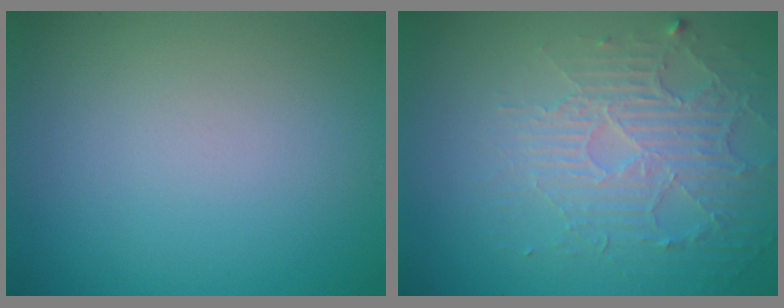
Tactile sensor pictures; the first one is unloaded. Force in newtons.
{"total": 4.3, "press": 3.4, "slide": 2.6}